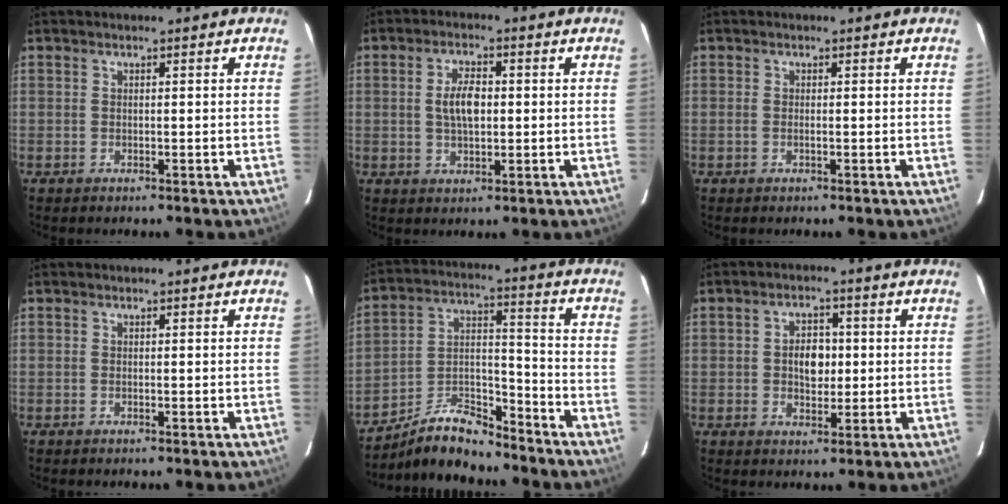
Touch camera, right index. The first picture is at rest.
{"total": 5.5, "force": [0.3, 2.7, 4.8], "torque": [-0.091, 0.007, 0.008]}
{"total": 0.9, "force": [-0.2, 0.1, 0.8], "torque": [-0.018, 0.001, -0.006]}
{"total": 0.0}
{"total": 11.8, "force": [-10.0, 3.7, 5.1], "torque": [-0.106, 0.028, -0.179]}
{"total": 5.1, "force": [0.1, 3.5, 3.8], "torque": [-0.062, 0.009, 0.003]}